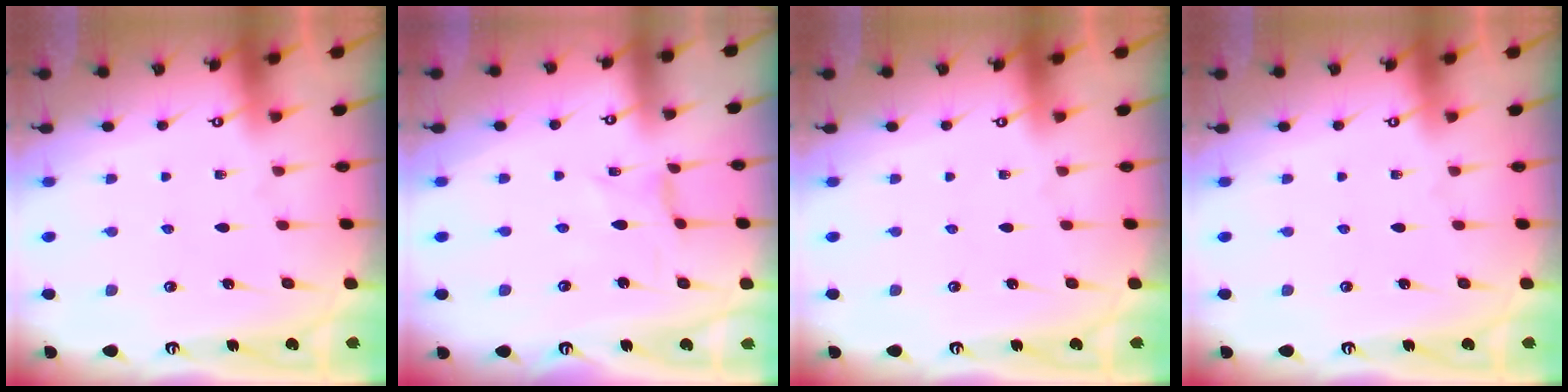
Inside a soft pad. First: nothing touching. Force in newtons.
{"total": 0.0}
{"total": 0.0}
{"total": 0.0}